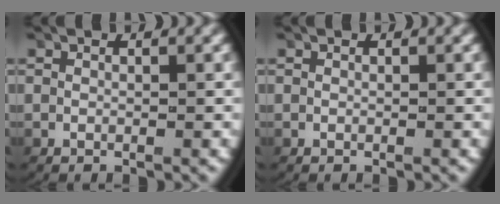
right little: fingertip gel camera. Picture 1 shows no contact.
{"total": 0.0}